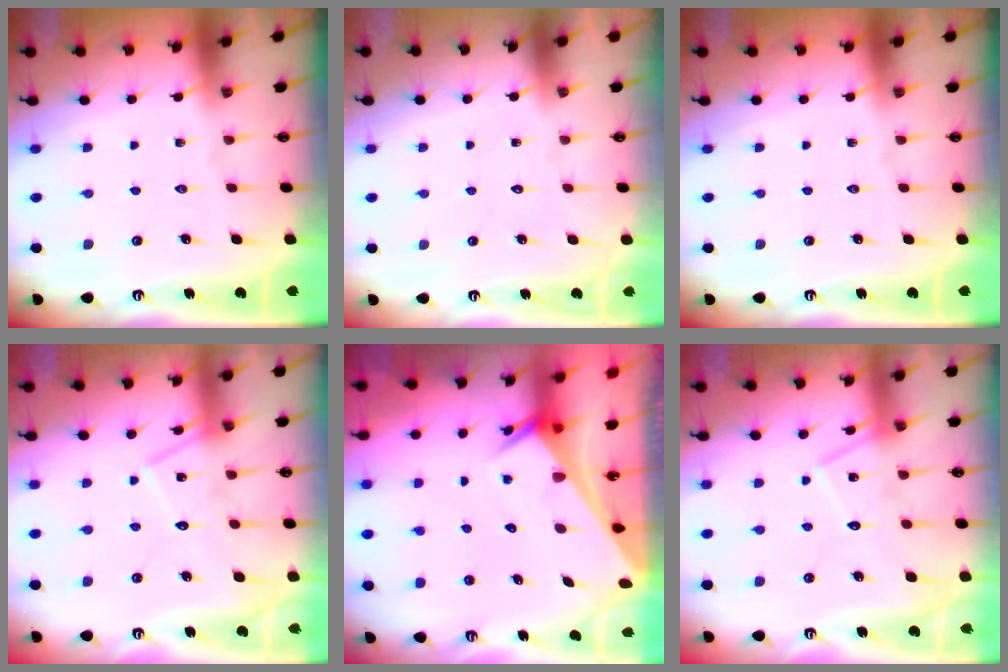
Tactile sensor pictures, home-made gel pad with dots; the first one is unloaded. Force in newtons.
{"total": 1.5, "press": 1.5, "slide": 0.1}
{"total": 0.0}
{"total": 13.7, "press": 13.7, "slide": 0.9}
{"total": 2.6, "press": 2.6, "slide": 0.1}
{"total": 13.7, "press": 13.7, "slide": 0.9}